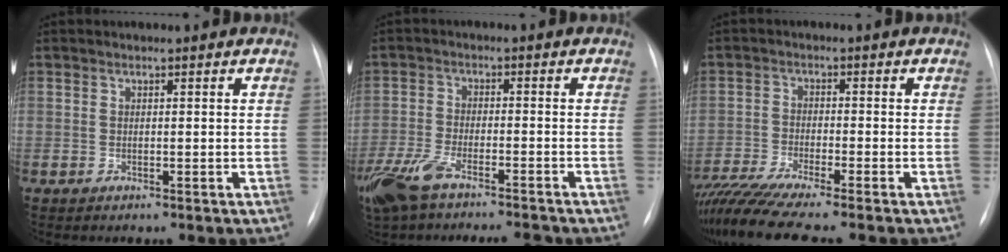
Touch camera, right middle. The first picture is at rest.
{"total": 13.2, "force": [-10.4, 3.1, 7.6], "torque": [-0.154, -0.014, -0.172]}
{"total": 12.0, "force": [-10.2, -0.6, 6.3], "torque": [-0.112, -0.023, -0.174]}